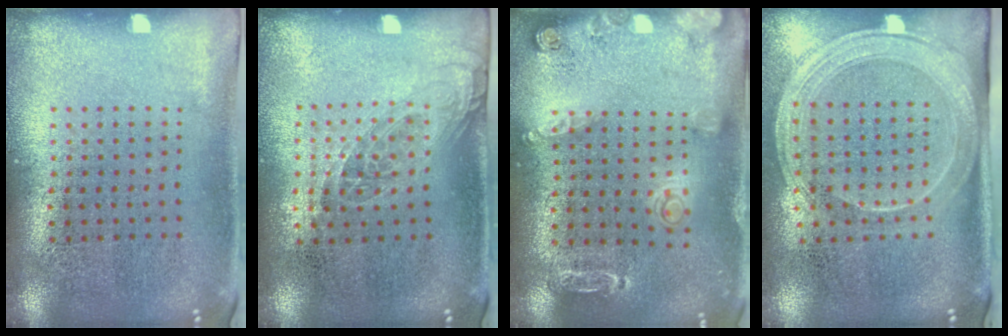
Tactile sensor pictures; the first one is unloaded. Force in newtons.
{"total": 1.2, "press": 0.9, "slide": 0.7}
{"total": 1.5, "press": 1.5, "slide": 0.1}
{"total": 2.1, "press": 1.8, "slide": 1.1}